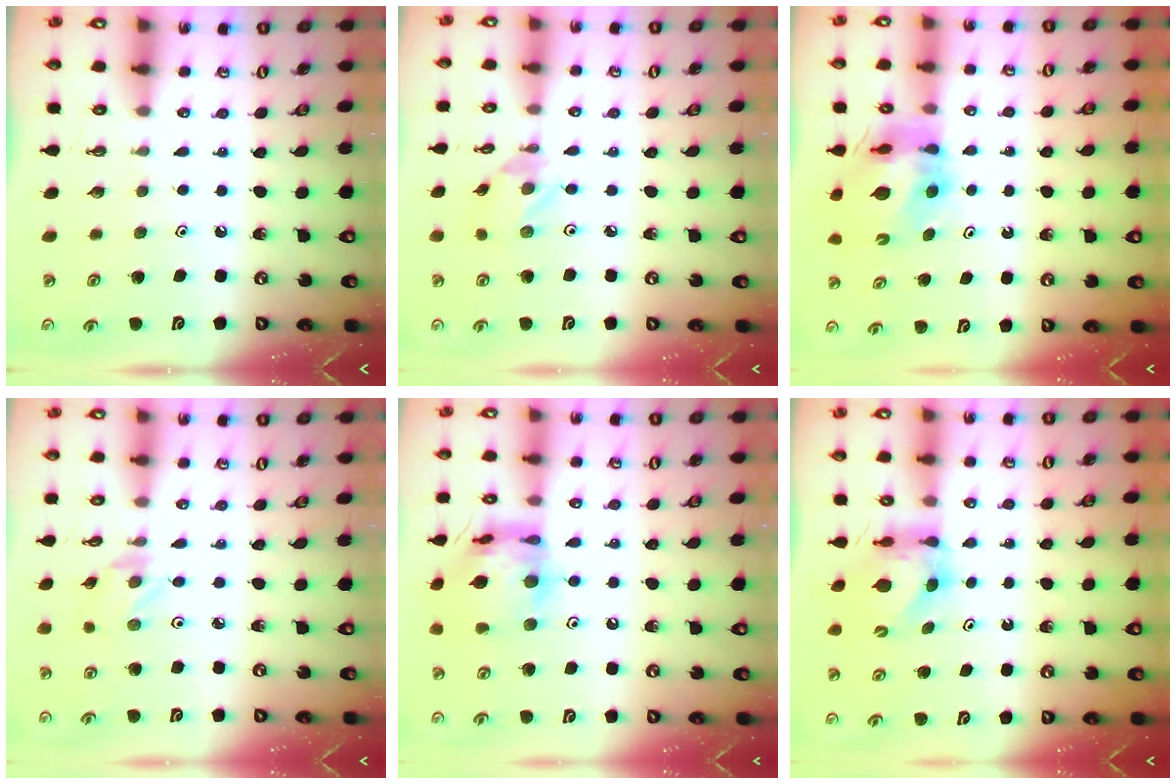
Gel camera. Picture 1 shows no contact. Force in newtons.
{"total": 2.7, "press": 2.7, "slide": 0.1}
{"total": 11.7, "press": 11.6, "slide": 1.4}
{"total": 1.1, "press": 1.0, "slide": 0.4}
{"total": 16.6, "press": 16.5, "slide": 1.6}
{"total": 6.0, "press": 6.0, "slide": 0.6}